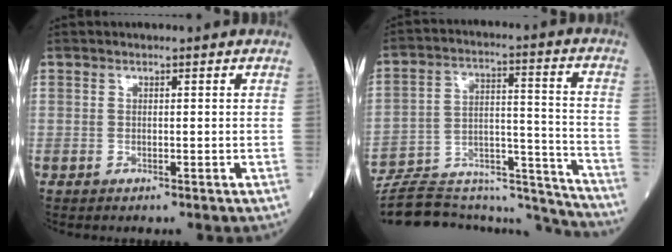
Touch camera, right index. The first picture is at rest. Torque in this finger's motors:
{"motor_torque": [-0.34, -0.62, -0.98, -0.21]}